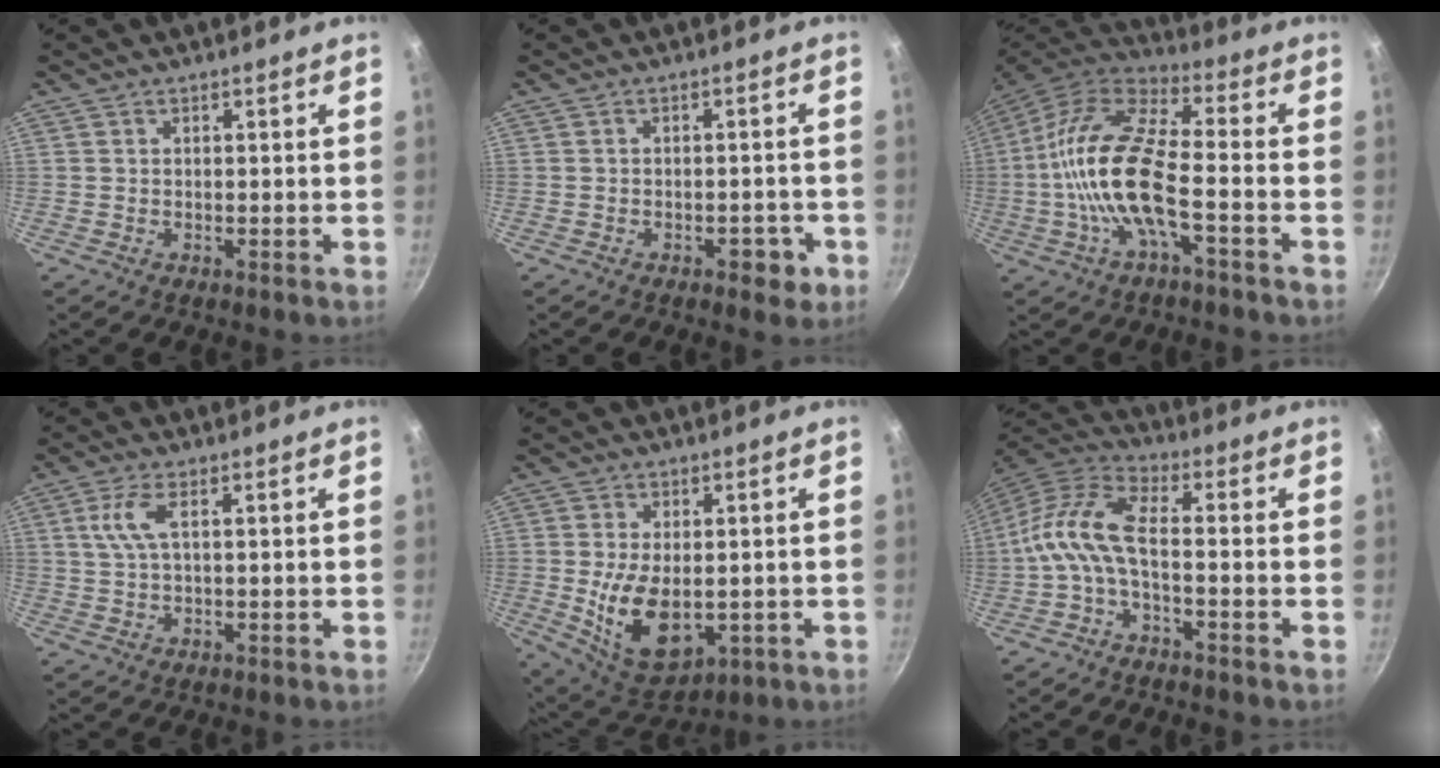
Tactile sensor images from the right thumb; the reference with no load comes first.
{"total": 3.8, "force": [-1.9, 2.1, 2.5], "torque": [-0.017, 0.014, -0.023]}
{"total": 17.3, "force": [-3.3, 6.0, 15.9], "torque": [-0.338, 0.039, -0.065]}
{"total": 4.8, "force": [1.4, 1.7, 4.2], "torque": [-0.112, 0.009, 0.030]}
{"total": 12.4, "force": [-1.3, 7.1, 10.1], "torque": [-0.166, -0.013, 0.002]}
{"total": 10.2, "force": [-2.1, 3.6, 9.3], "torque": [-0.206, 0.045, -0.053]}